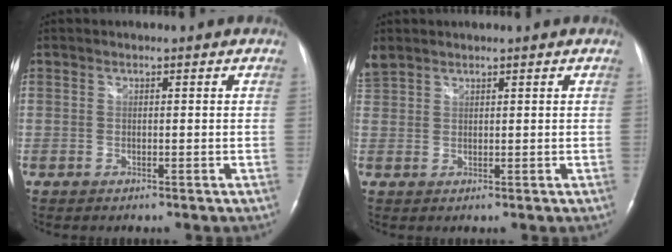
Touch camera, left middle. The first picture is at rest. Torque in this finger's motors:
{"motor_torque": [0.15, -0.16, 0.37, 0.05]}